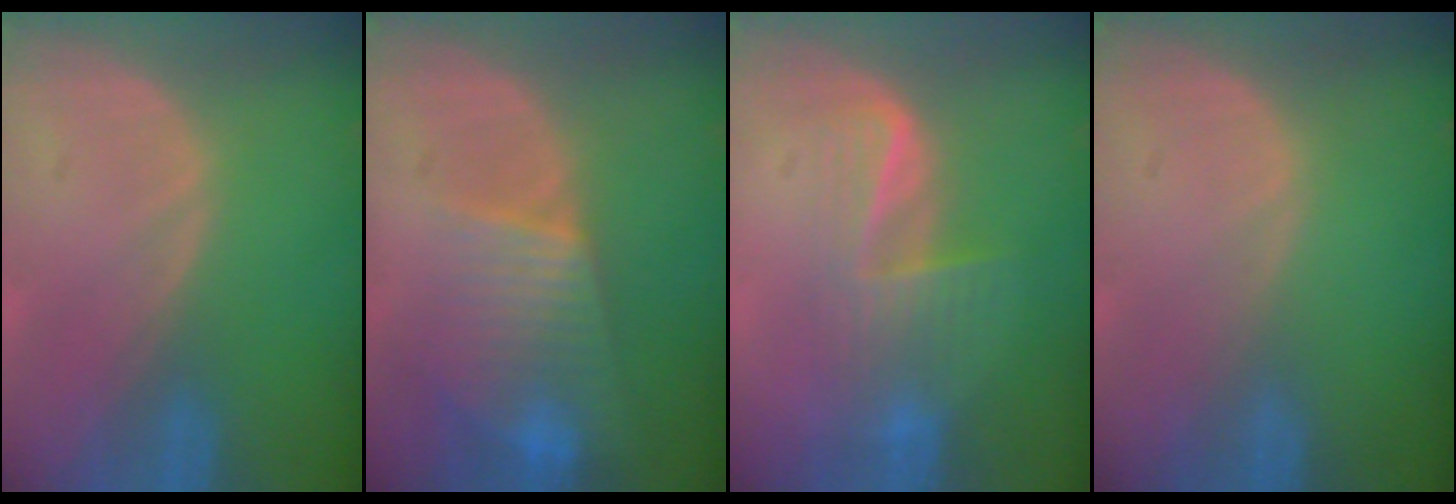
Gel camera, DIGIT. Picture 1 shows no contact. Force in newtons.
{"total": 7.5, "press": 7.0, "slide": 2.8}
{"total": 5.9, "press": 5.4, "slide": 2.3}
{"total": 0.0}